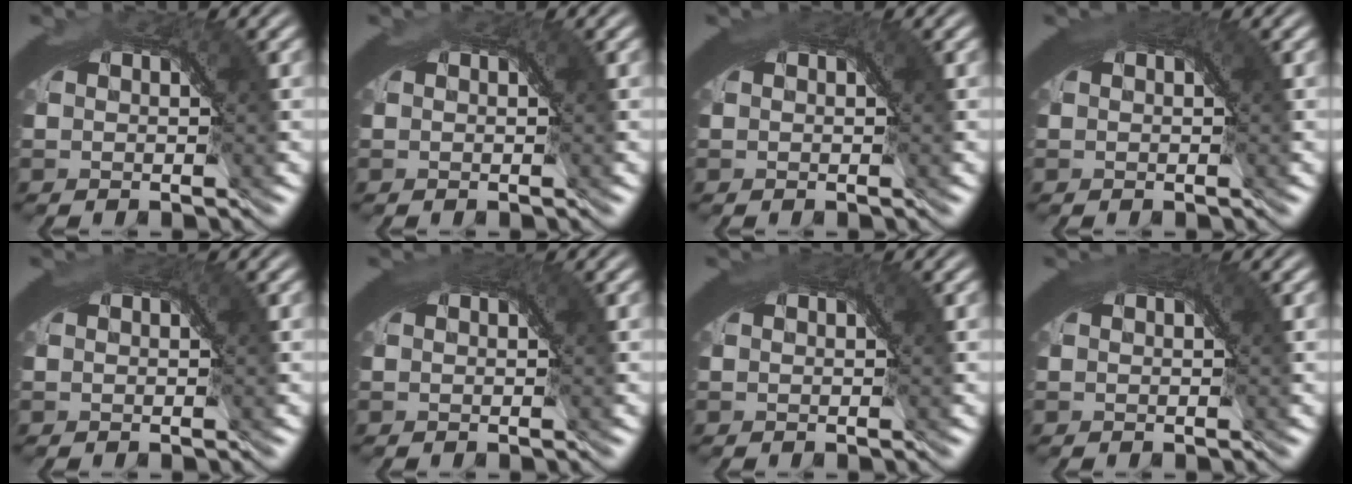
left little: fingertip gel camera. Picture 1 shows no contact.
{"total": 0.0}
{"total": 0.9, "force": [0.5, 0.2, 0.7], "torque": [-0.005, 0.001, 0.006]}
{"total": 1.1, "force": [0.6, 0.2, 0.9], "torque": [-0.008, 0.001, 0.008]}
{"total": 0.6, "force": [0.3, 0.2, 0.5], "torque": [-0.004, 0.000, 0.003]}
{"total": 1.1, "force": [0.6, 0.2, 0.9], "torque": [-0.007, 0.001, 0.007]}
{"total": 1.1, "force": [0.5, 0.3, 1.0], "torque": [-0.009, 0.002, 0.005]}
{"total": 1.0, "force": [0.6, 0.2, 0.8], "torque": [-0.006, 0.001, 0.007]}